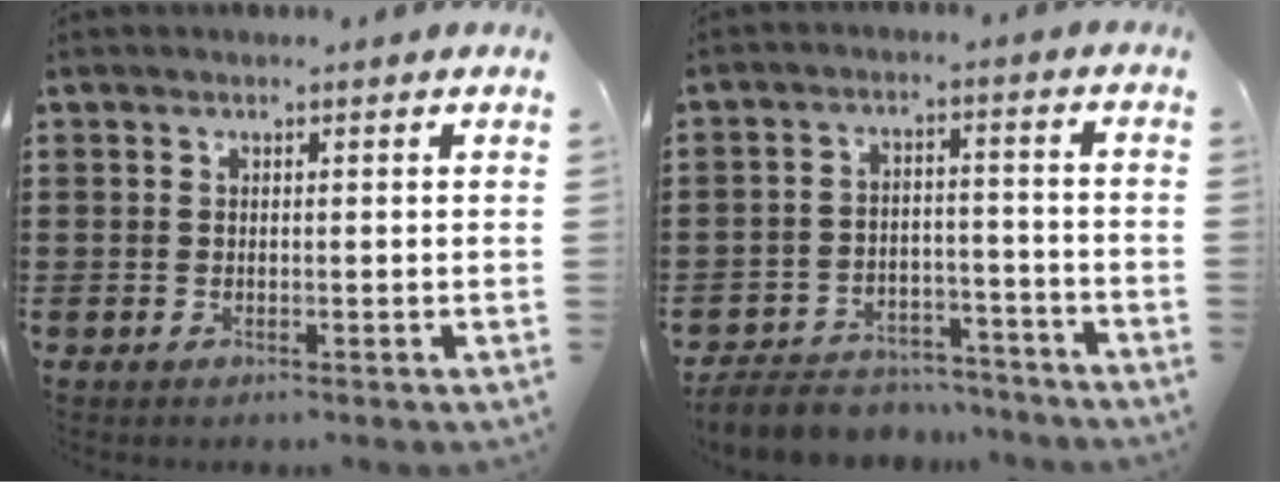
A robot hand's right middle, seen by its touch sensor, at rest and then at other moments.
{"total": 5.7, "force": [-5.5, 1.4, 0.4], "torque": [-0.011, 0.014, -0.111]}